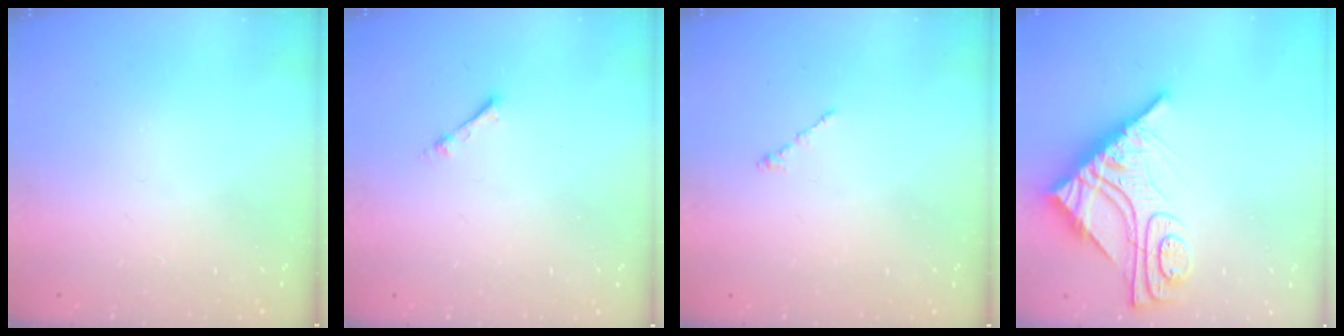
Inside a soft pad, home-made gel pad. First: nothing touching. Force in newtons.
{"total": 1.9, "press": 1.9, "slide": 0.3}
{"total": 0.0}
{"total": 13.6, "press": 13.6, "slide": 1.3}